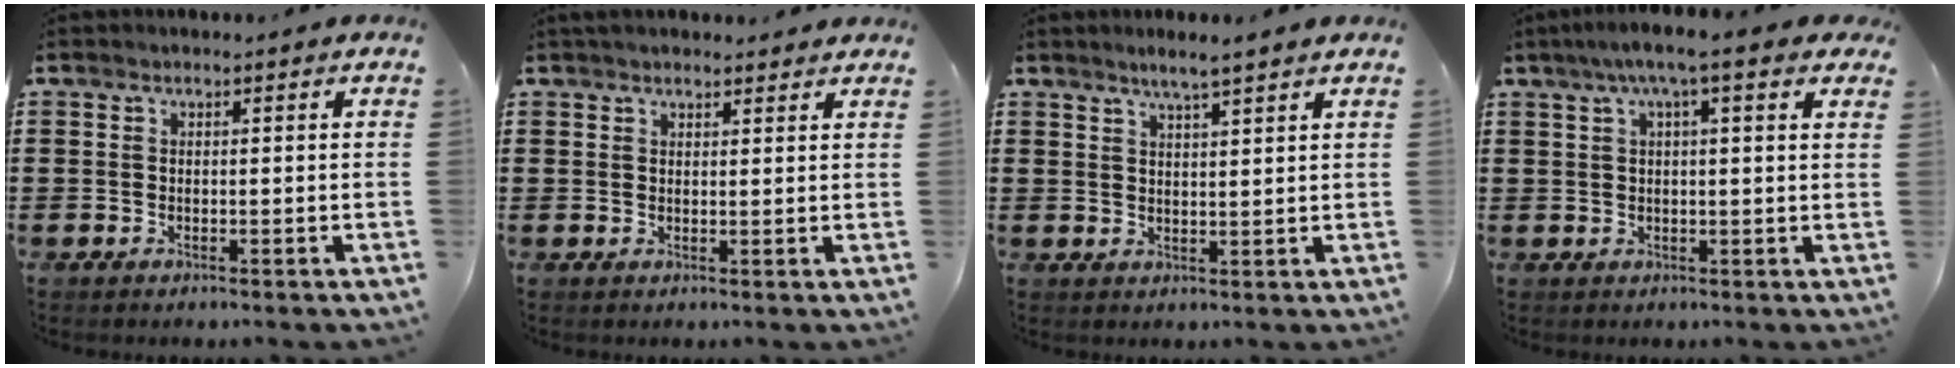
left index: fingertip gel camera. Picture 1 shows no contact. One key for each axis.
{"total": 1.9, "fx": 1.8, "fy": 0.4, "fz": 0.5, "tx": -0.013, "ty": 0.005, "tz": 0.035}
{"total": 3.1, "fx": 2.7, "fy": -0.1, "fz": 1.5, "tx": -0.034, "ty": -0.002, "tz": 0.047}
{"total": 5.9, "fx": 3.6, "fy": 0.6, "fz": 4.7, "tx": -0.099, "ty": 0.007, "tz": 0.061}